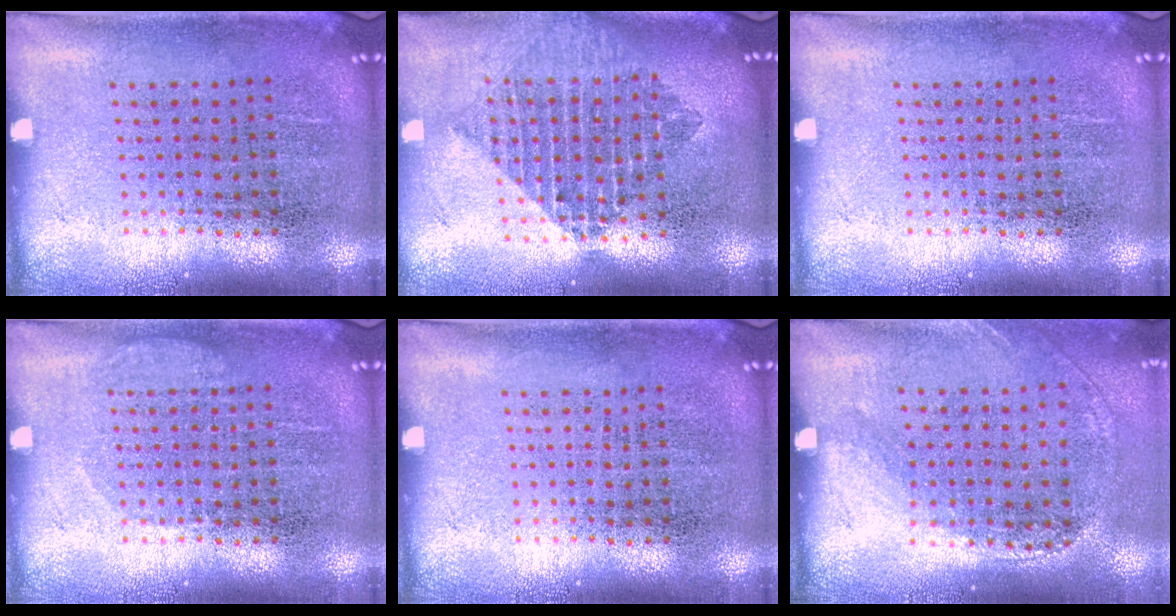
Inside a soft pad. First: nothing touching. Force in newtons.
{"total": 2.1, "press": 1.6, "slide": 1.3}
{"total": 0.0}
{"total": 0.9, "press": 0.9, "slide": 0.3}
{"total": 0.0}
{"total": 1.3, "press": 1.0, "slide": 0.9}